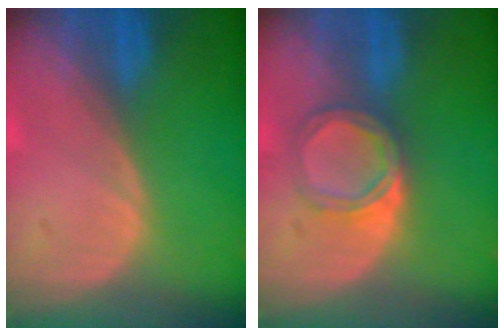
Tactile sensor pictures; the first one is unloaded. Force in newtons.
{"total": 4.7, "press": 4.6, "slide": 0.4}